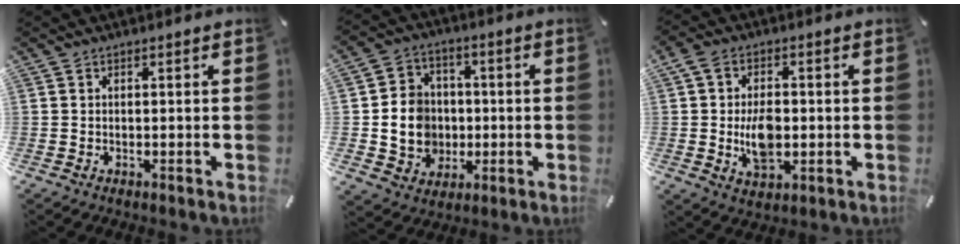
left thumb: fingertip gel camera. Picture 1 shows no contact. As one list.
[{"total": 10.8, "force": [-0.7, 9.9, 4.4], "torque": [-0.083, 0.010, -0.006]}, {"total": 9.2, "force": [-0.5, 5.9, 7.0], "torque": [-0.124, -0.004, -0.012]}]